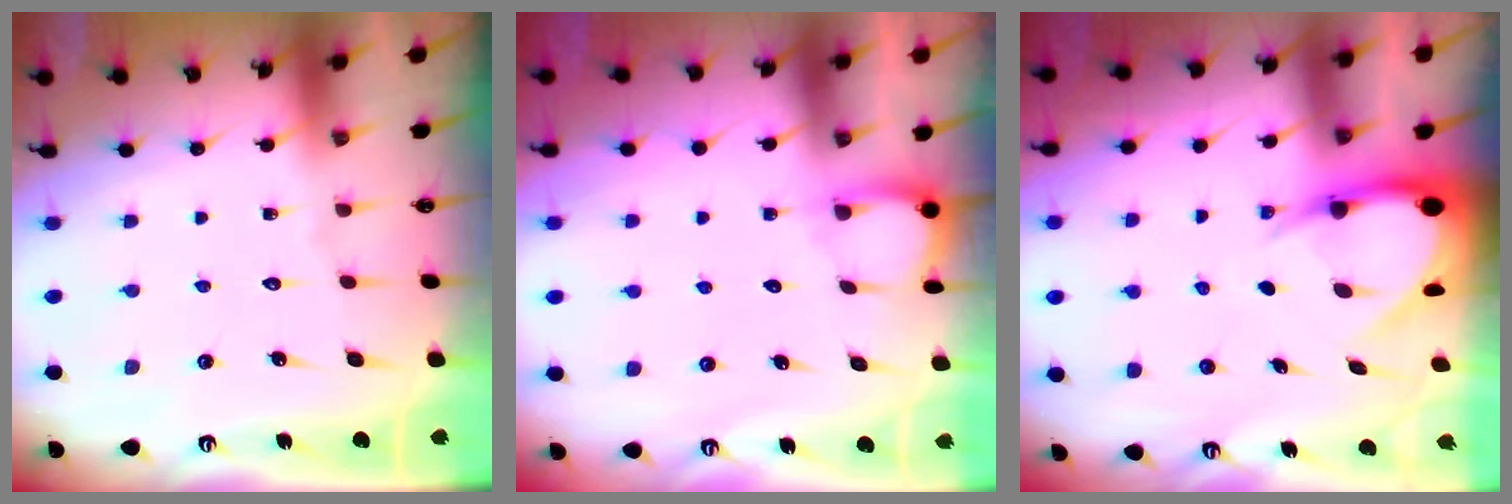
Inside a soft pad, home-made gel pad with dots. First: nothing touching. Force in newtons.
{"total": 1.9, "press": 1.9, "slide": 0.2}
{"total": 6.7, "press": 6.6, "slide": 0.8}